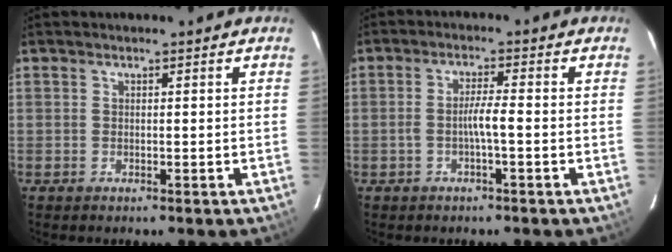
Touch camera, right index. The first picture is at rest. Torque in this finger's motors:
{"motor_torque": [0.68, 0.01, 0.27, 0.08]}